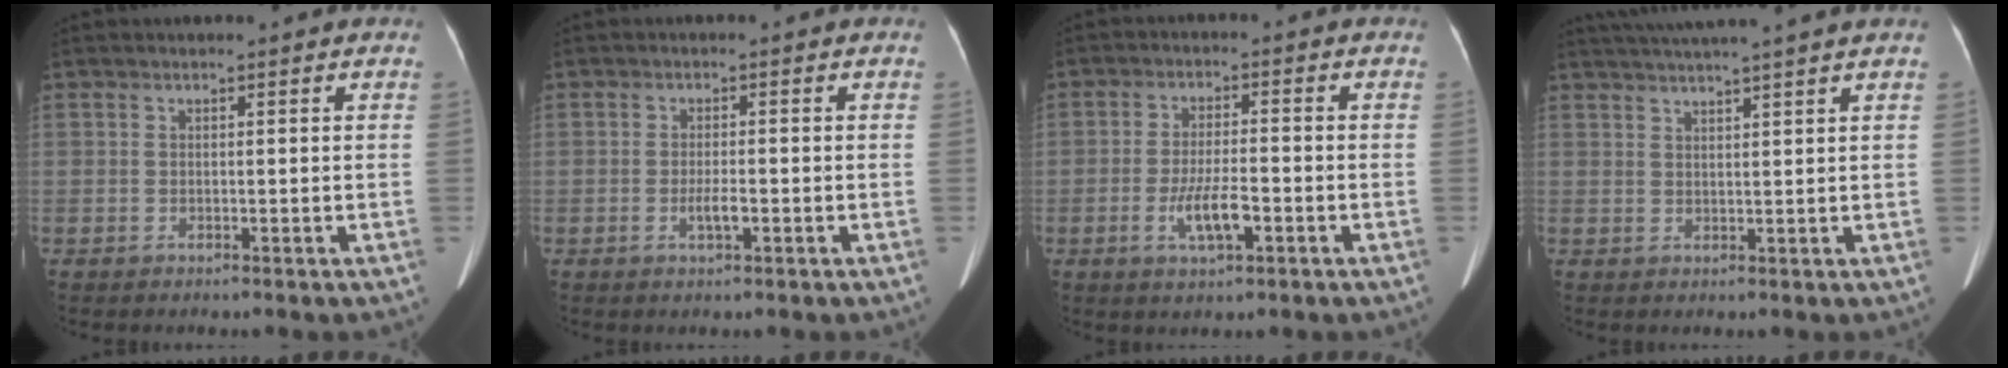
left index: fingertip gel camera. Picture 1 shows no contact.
{"total": 2.3, "force": [-0.9, 0.4, 2.0], "torque": [-0.042, -0.003, -0.015]}
{"total": 5.8, "force": [-2.2, 1.3, 5.2], "torque": [-0.103, -0.006, -0.038]}
{"total": 9.2, "force": [7.9, -1.6, 4.4], "torque": [-0.074, 0.021, 0.109]}